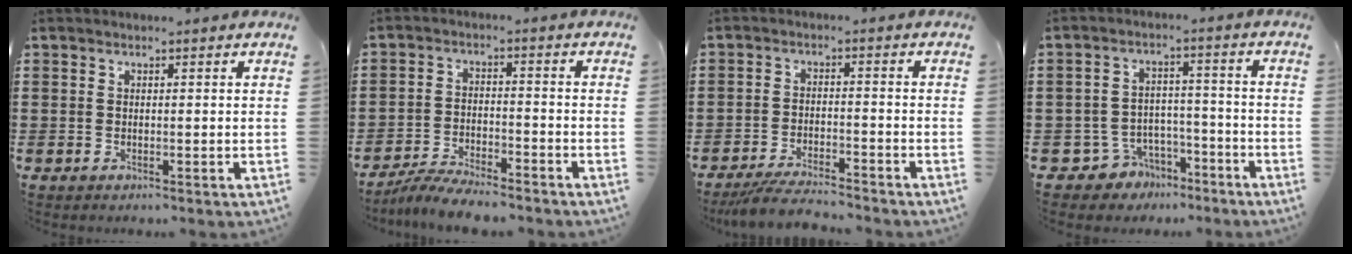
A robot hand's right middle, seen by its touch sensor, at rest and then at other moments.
{"total": 5.4, "force": [-5.2, 0.2, 1.5], "torque": [-0.032, -0.004, -0.102]}
{"total": 4.9, "force": [-4.6, 0.1, 1.7], "torque": [-0.042, -0.010, -0.092]}
{"total": 5.0, "force": [-4.1, 2.7, 0.6], "torque": [-0.029, 0.010, -0.082]}